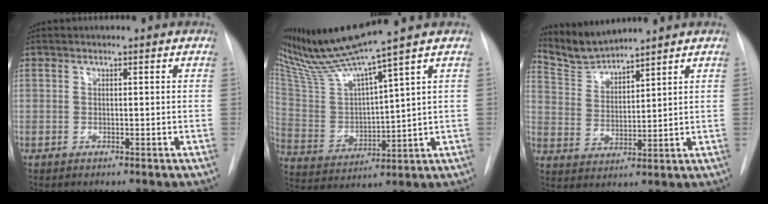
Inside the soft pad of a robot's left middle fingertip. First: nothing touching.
{"total": 13.2, "force": [11.1, -2.2, 6.8], "torque": [-0.135, -0.004, 0.220]}
{"total": 5.9, "force": [5.9, -0.6, -0.1], "torque": [-0.013, 0.000, 0.131]}